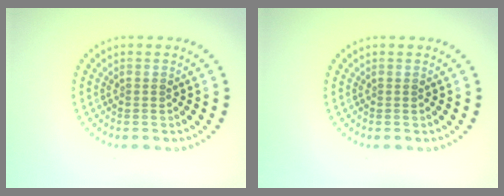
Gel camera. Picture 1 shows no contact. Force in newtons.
{"total": 0.0}